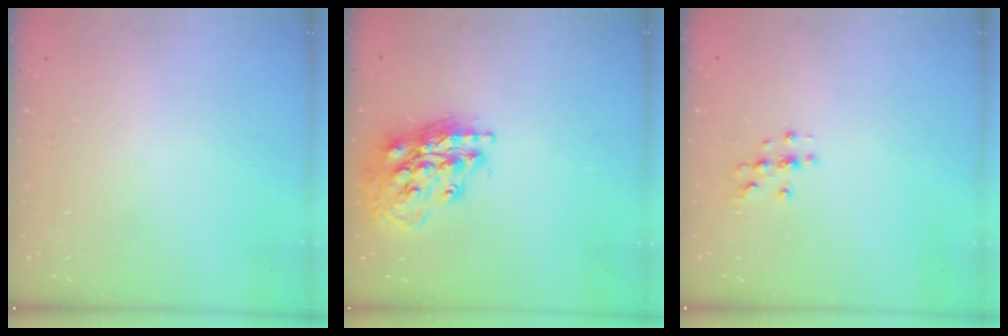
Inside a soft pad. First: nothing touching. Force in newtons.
{"total": 17.9, "press": 17.8, "slide": 1.9}
{"total": 2.0, "press": 2.0, "slide": 0.2}